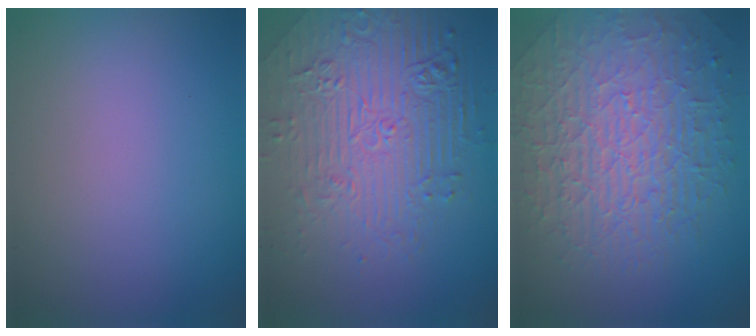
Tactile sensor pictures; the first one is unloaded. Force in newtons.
{"total": 7.9, "press": 5.6, "slide": 5.5}
{"total": 9.7, "press": 6.3, "slide": 7.4}